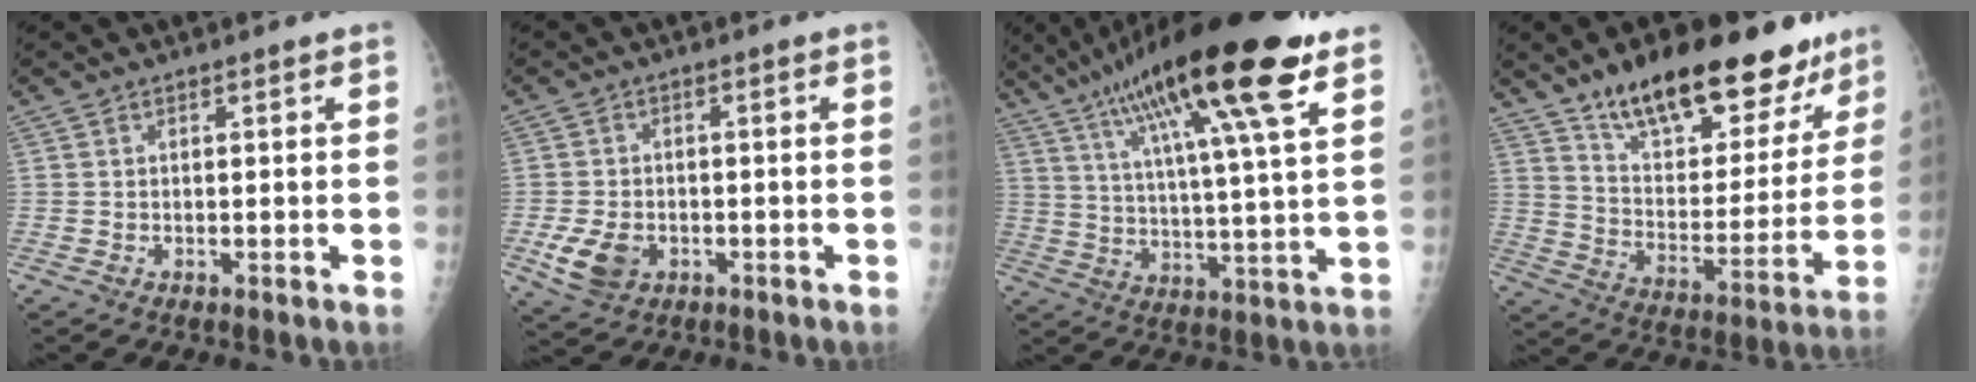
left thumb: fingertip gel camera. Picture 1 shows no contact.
{"total": 6.3, "force": [-2.3, 4.5, 3.8], "torque": [-0.069, 0.003, -0.034]}
{"total": 23.4, "force": [13.8, 3.3, 18.7], "torque": [-0.310, -0.030, 0.222]}
{"total": 25.6, "force": [17.9, 10.4, 15.0], "torque": [-0.172, -0.072, 0.277]}